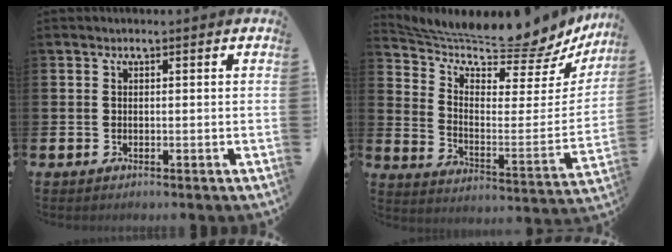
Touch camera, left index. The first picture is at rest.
{"total": 9.1, "force": [8.4, 1.4, 3.2], "torque": [-0.082, -0.078, 0.133]}